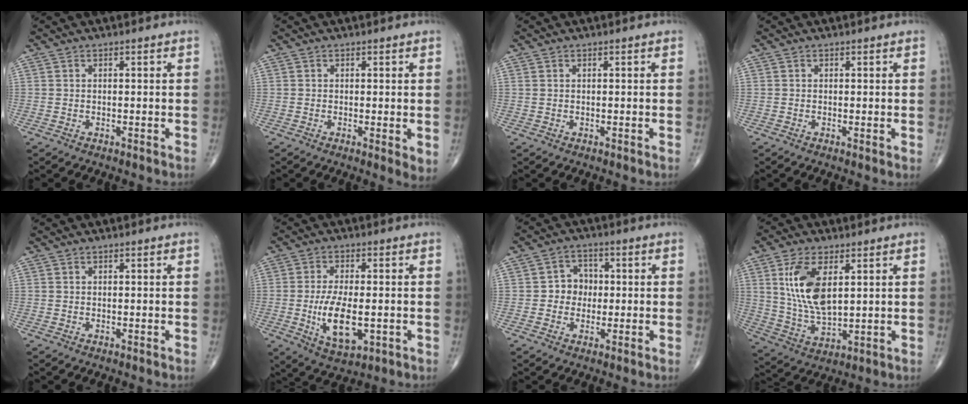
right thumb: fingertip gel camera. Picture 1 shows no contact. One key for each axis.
{"total": 2.6, "fx": -0.1, "fy": 0.7, "fz": 2.5, "tx": -0.036, "ty": -0.010, "tz": -0.005}
{"total": 0.0}
{"total": 0.7, "fx": 0.1, "fy": 0.1, "fz": 0.7, "tx": -0.012, "ty": -0.003, "tz": -0.002}
{"total": 0.0}
{"total": 10.5, "fx": -2.0, "fy": 4.7, "fz": 9.2, "tx": -0.161, "ty": -0.010, "tz": -0.027}
{"total": 4.9, "fx": -0.1, "fy": 4.4, "fz": 2.1, "tx": 0.001, "ty": 0.011, "tz": -0.012}
{"total": 12.2, "fx": 3.7, "fy": 5.9, "fz": 10.0, "tx": -0.196, "ty": -0.020, "tz": 0.080}